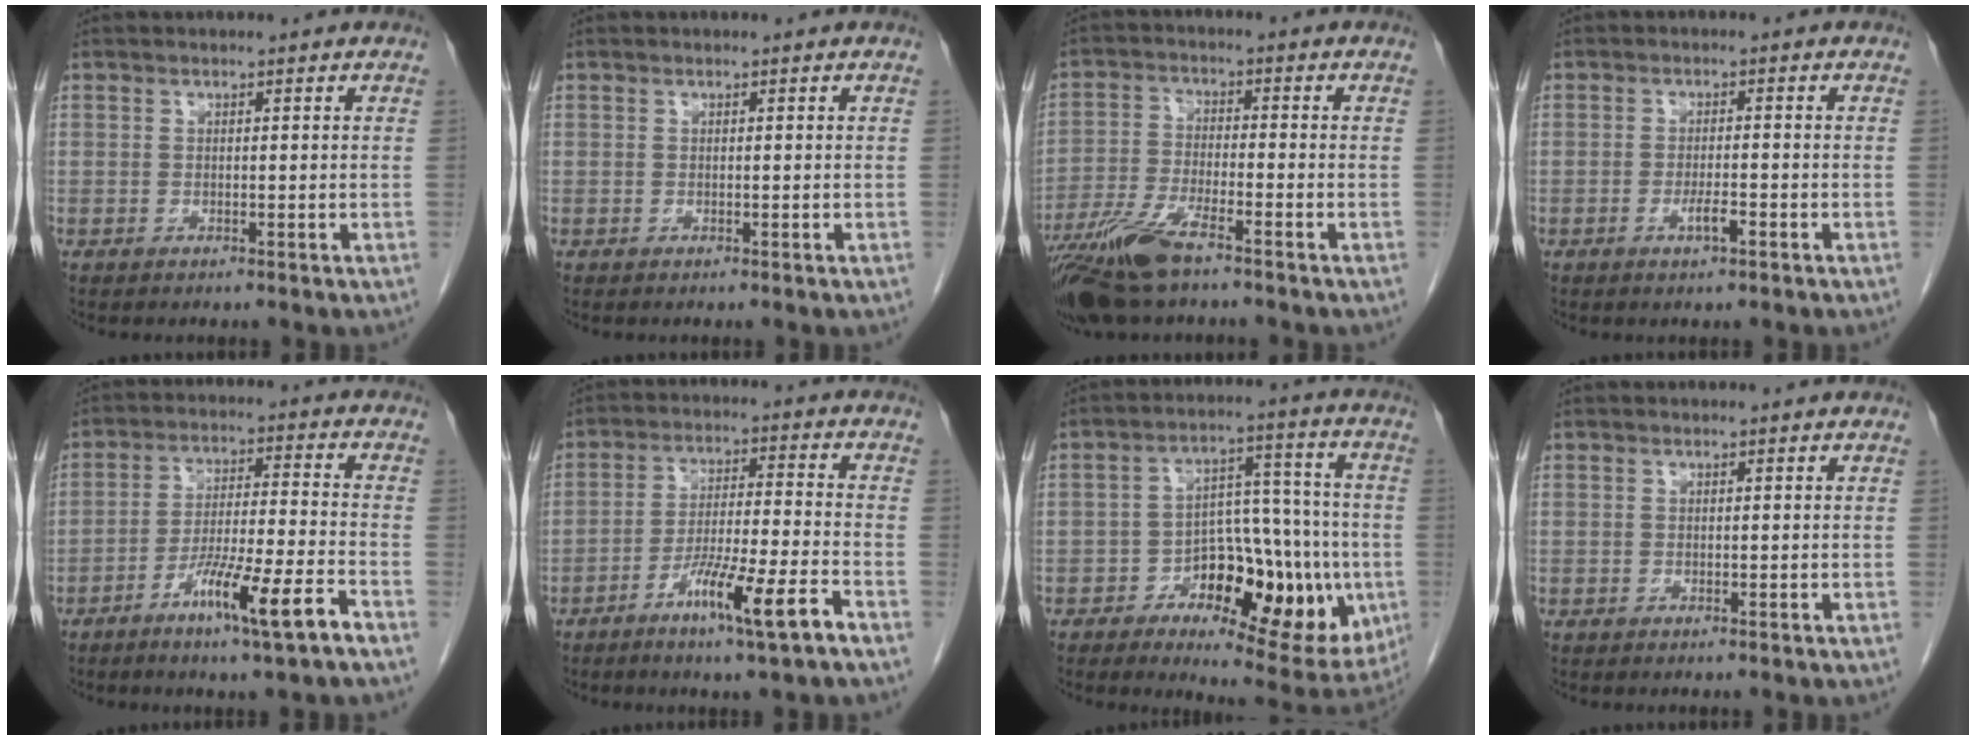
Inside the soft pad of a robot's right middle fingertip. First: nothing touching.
{"total": 0.0}
{"total": 10.4, "force": [-7.2, 1.9, 7.2], "torque": [-0.148, -0.020, -0.135]}
{"total": 2.5, "force": [-1.2, 0.4, 2.1], "torque": [-0.036, 0.000, -0.021]}
{"total": 10.4, "force": [-6.2, -0.4, 8.3], "torque": [-0.144, -0.007, -0.107]}
{"total": 9.9, "force": [-5.9, -0.4, 8.0], "torque": [-0.139, -0.007, -0.103]}
{"total": 18.0, "force": [-5.6, 7.6, 15.4], "torque": [-0.201, 0.017, -0.074]}
{"total": 0.0}